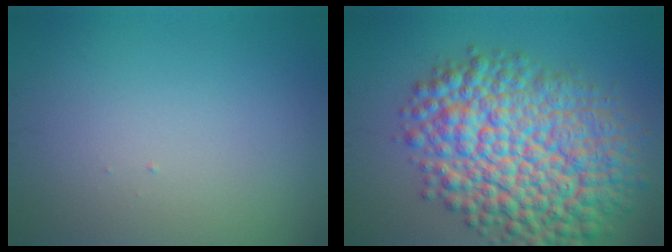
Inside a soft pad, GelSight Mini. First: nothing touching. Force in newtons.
{"total": 12.6, "press": 12.6, "slide": 0.4}